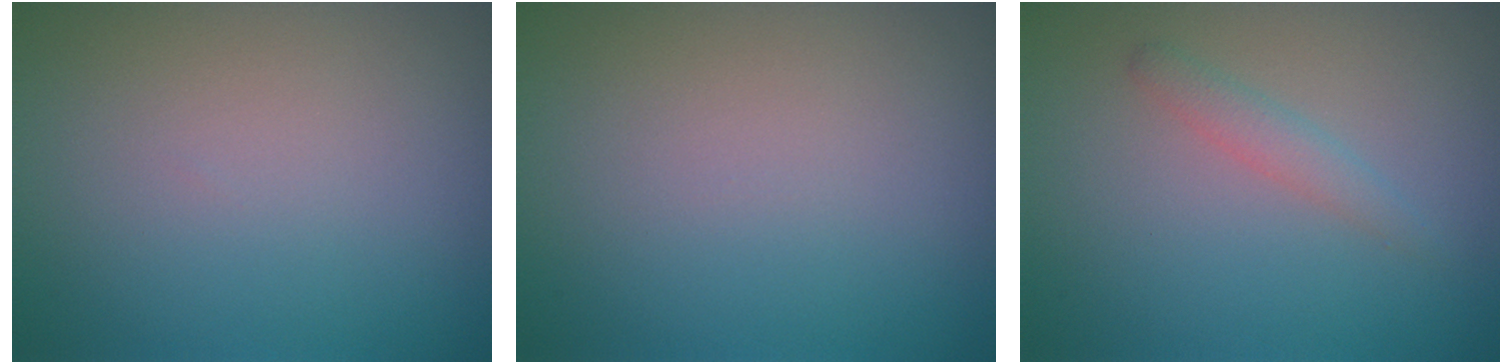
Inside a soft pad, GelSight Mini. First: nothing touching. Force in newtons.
{"total": 0.0}
{"total": 1.4, "press": 1.4, "slide": 0.1}